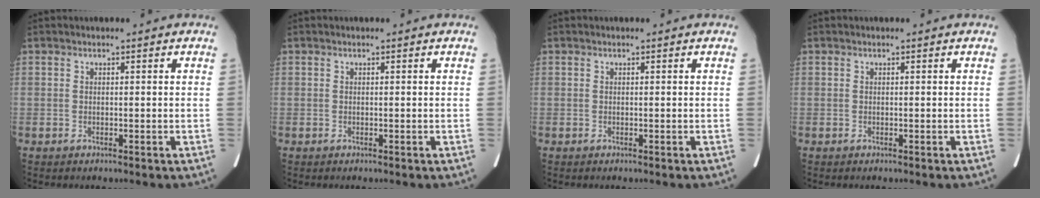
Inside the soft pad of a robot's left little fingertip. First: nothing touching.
{"total": 0.0}
{"total": 0.0}
{"total": 0.0}